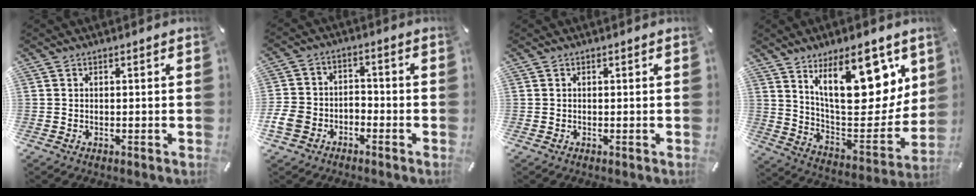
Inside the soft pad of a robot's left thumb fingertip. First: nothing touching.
{"total": 7.1, "force": [-3.8, 5.2, 2.8], "torque": [-0.067, 0.024, -0.076]}
{"total": 0.0}
{"total": 22.1, "force": [12.0, 10.1, 15.5], "torque": [-0.214, -0.072, 0.200]}